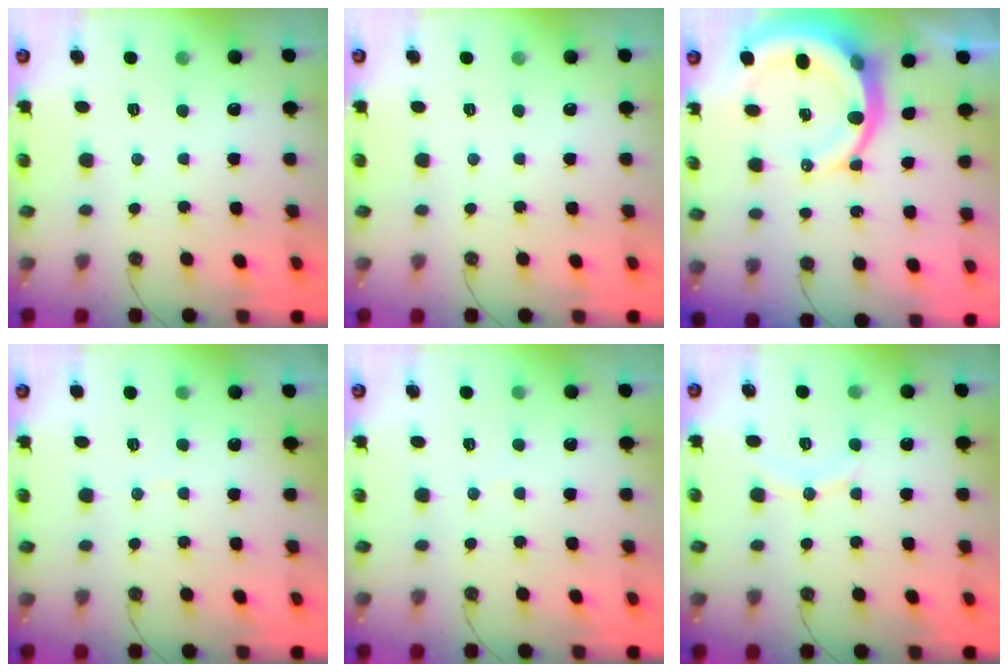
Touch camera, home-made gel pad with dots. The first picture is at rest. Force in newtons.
{"total": 0.0}
{"total": 13.9, "press": 13.8, "slide": 1.8}
{"total": 1.8, "press": 1.8, "slide": 0.1}
{"total": 2.6, "press": 2.6, "slide": 0.2}
{"total": 8.2, "press": 8.2, "slide": 0.8}